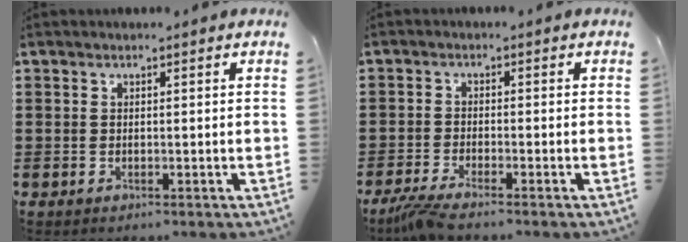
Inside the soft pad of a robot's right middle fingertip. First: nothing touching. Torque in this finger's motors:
{"motor_torque": [0.32, 0.20, 0.07, 0.07]}